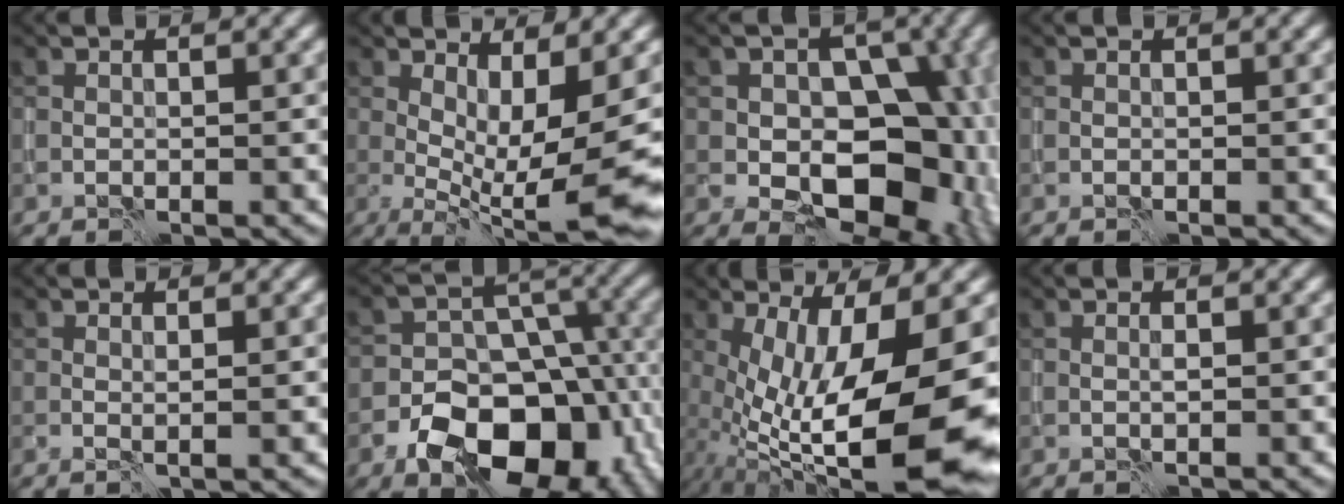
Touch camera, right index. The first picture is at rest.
{"total": 8.0, "force": [-0.6, 1.7, 7.8], "torque": [-0.126, -0.007, -0.005]}
{"total": 12.8, "force": [-1.6, 9.3, 8.5], "torque": [-0.050, 0.005, -0.038]}
{"total": 0.0}
{"total": 0.6, "force": [0.2, -0.2, 0.5], "torque": [-0.007, -0.001, 0.002]}
{"total": 12.9, "force": [-6.2, 8.0, 8.0], "torque": [-0.120, -0.016, -0.107]}
{"total": 15.5, "force": [-2.8, 5.2, 14.3], "torque": [-0.250, -0.026, -0.033]}
{"total": 0.0}